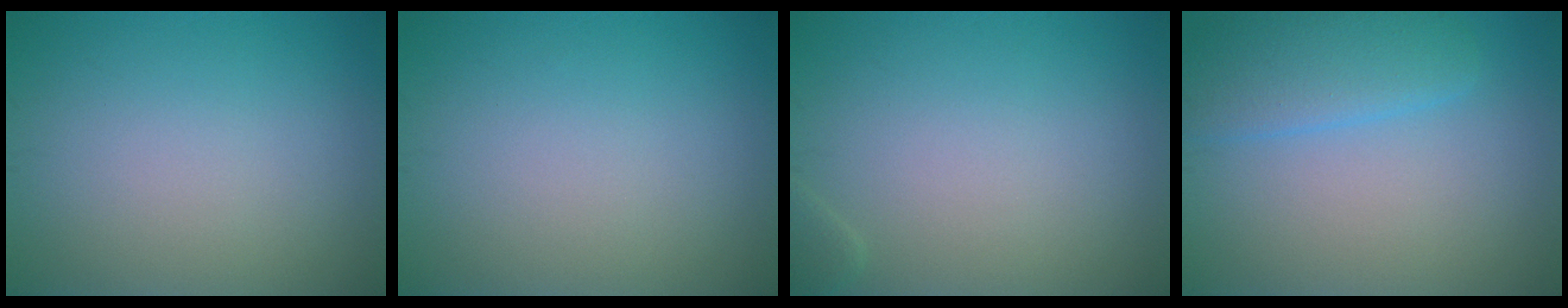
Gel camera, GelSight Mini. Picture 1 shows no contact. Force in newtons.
{"total": 0.0}
{"total": 0.7, "press": 0.7, "slide": 0.1}
{"total": 2.7, "press": 2.7, "slide": 0.0}